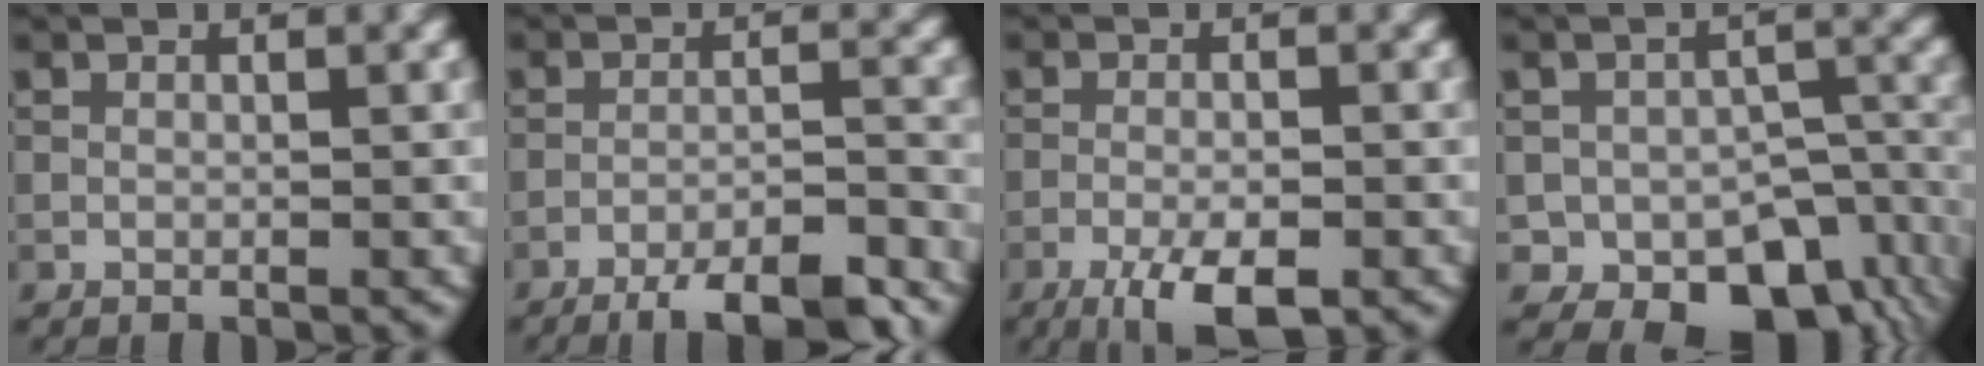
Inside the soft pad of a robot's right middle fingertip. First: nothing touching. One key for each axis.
{"total": 8.6, "fx": -6.9, "fy": 2.0, "fz": 4.7, "tx": -0.071, "ty": -0.012, "tz": -0.099}
{"total": 5.6, "fx": -3.4, "fy": 1.7, "fz": 4.1, "tx": -0.074, "ty": -0.006, "tz": -0.056}
{"total": 10.3, "fx": -4.3, "fy": 7.3, "fz": 5.9, "tx": -0.072, "ty": -0.036, "tz": -0.045}